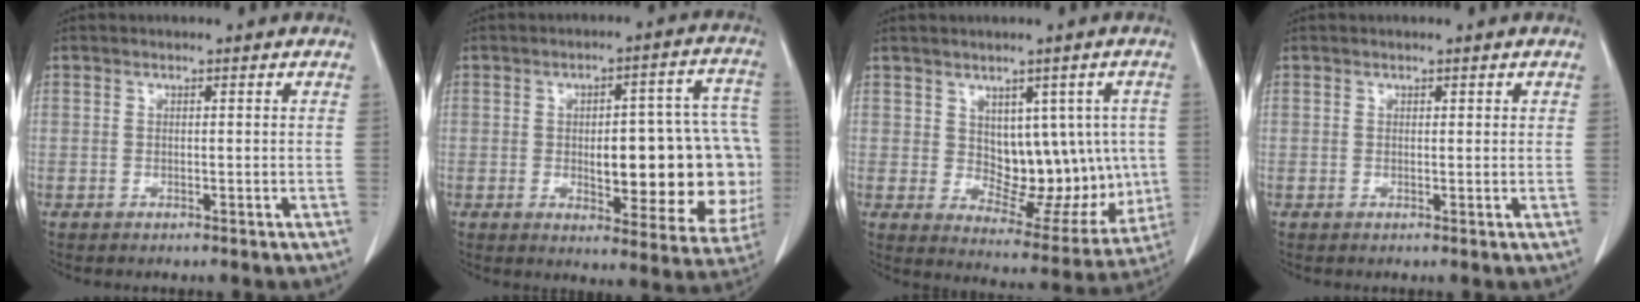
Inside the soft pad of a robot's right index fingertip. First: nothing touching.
{"total": 19.8, "force": [-1.6, 6.7, 18.6], "torque": [-0.167, 0.028, -0.001]}
{"total": 11.9, "force": [1.2, 6.8, 9.6], "torque": [-0.102, 0.007, 0.038]}
{"total": 0.7, "force": [0.5, 0.4, 0.4], "torque": [0.002, 0.000, 0.003]}